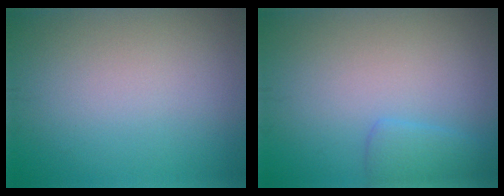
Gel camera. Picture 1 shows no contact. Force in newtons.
{"total": 1.8, "press": 1.8, "slide": 0.2}